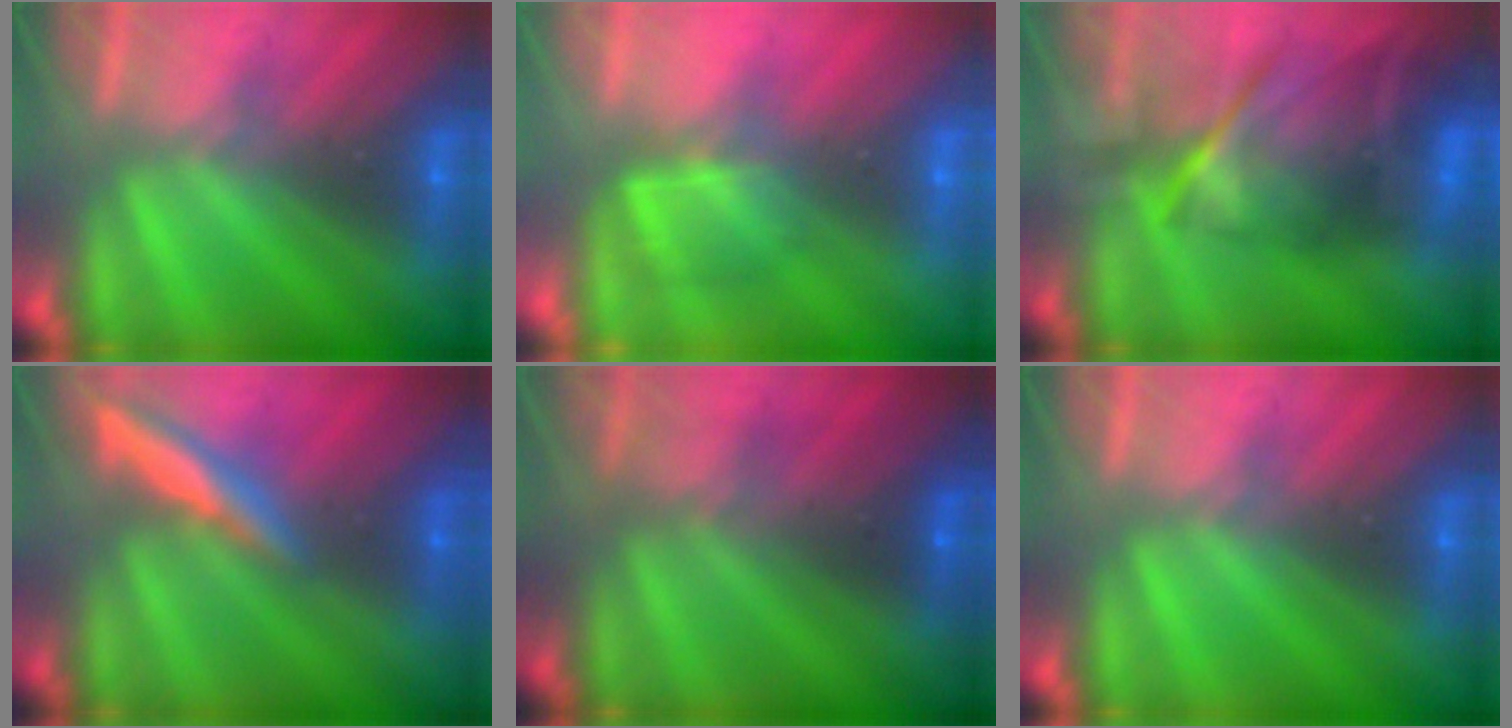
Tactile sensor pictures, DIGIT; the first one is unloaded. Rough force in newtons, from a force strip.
{"total": 4.6}
{"total": 6.9}
{"total": 2.4}
{"total": 2.8}
{"total": 0.0}